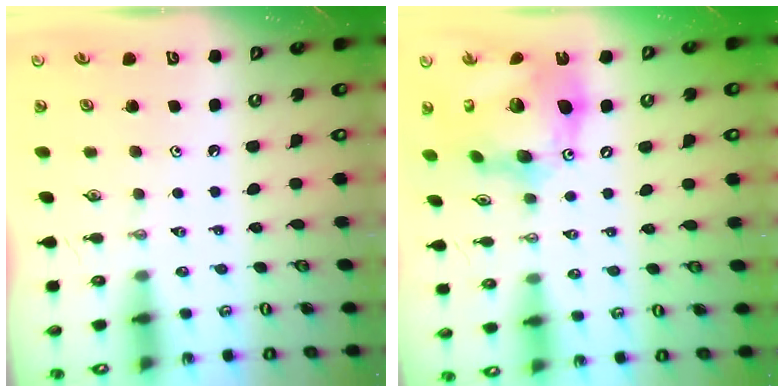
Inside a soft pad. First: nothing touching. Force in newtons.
{"total": 19.8, "press": 19.7, "slide": 1.8}